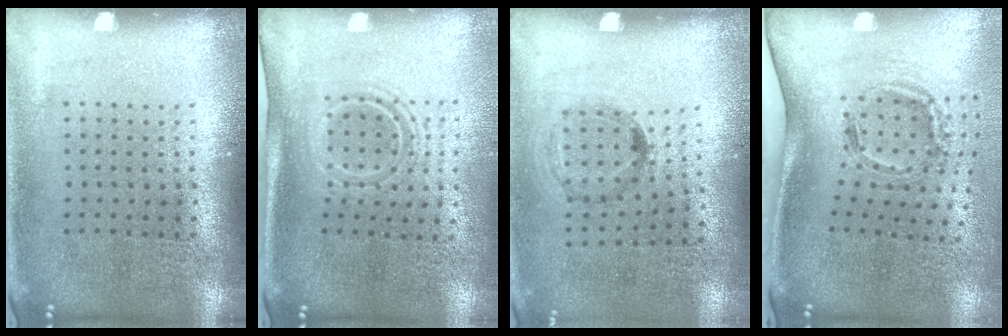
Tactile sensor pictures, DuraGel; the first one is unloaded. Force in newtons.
{"total": 1.6, "press": 1.1, "slide": 1.2}
{"total": 1.2, "press": 0.7, "slide": 1.0}
{"total": 1.9, "press": 1.3, "slide": 1.5}